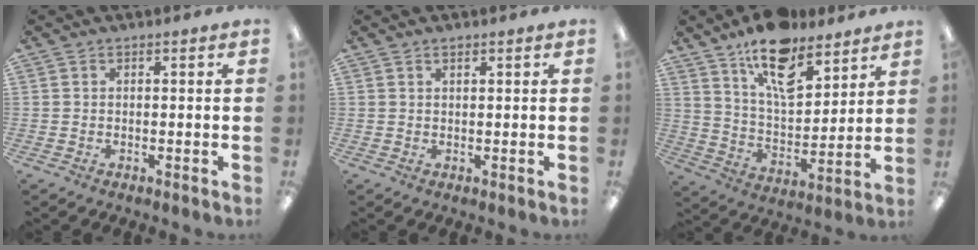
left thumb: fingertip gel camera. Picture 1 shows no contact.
{"total": 1.0, "force": [0.9, 0.3, 0.5], "torque": [-0.012, 0.000, 0.017]}
{"total": 15.8, "force": [11.2, 6.9, 8.8], "torque": [-0.137, -0.061, 0.194]}